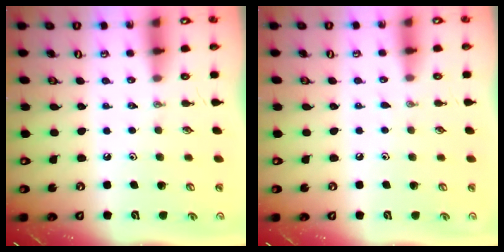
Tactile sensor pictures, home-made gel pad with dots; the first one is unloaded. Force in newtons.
{"total": 2.4, "press": 2.4, "slide": 0.4}